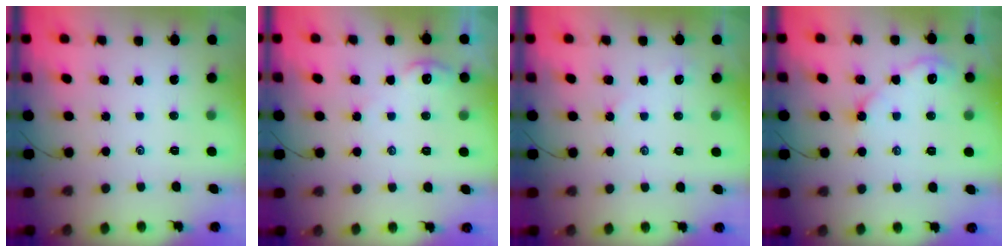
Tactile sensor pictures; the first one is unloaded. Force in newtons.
{"total": 3.0, "press": 3.0, "slide": 0.5}
{"total": 3.3, "press": 3.2, "slide": 0.4}
{"total": 5.7, "press": 5.7, "slide": 0.5}